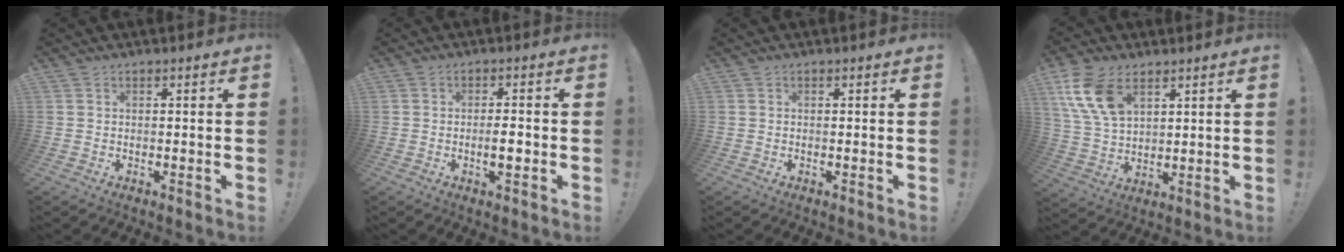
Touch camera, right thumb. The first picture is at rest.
{"total": 4.2, "force": [-1.4, 0.8, 3.8], "torque": [-0.059, 0.000, -0.024]}
{"total": 0.0}
{"total": 13.4, "force": [6.8, 7.8, 8.5], "torque": [-0.164, -0.021, 0.132]}